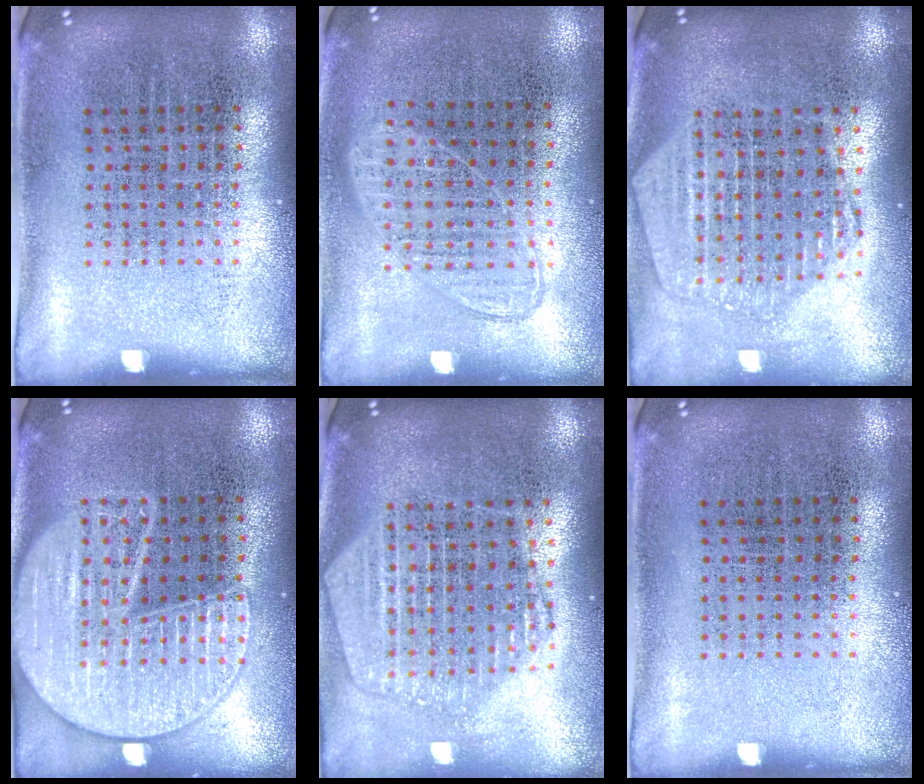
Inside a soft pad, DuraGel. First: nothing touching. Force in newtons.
{"total": 1.0, "press": 0.9, "slide": 0.4}
{"total": 2.3, "press": 2.0, "slide": 1.0}
{"total": 2.7, "press": 2.7, "slide": 0.2}
{"total": 2.2, "press": 2.0, "slide": 1.0}
{"total": 0.0}